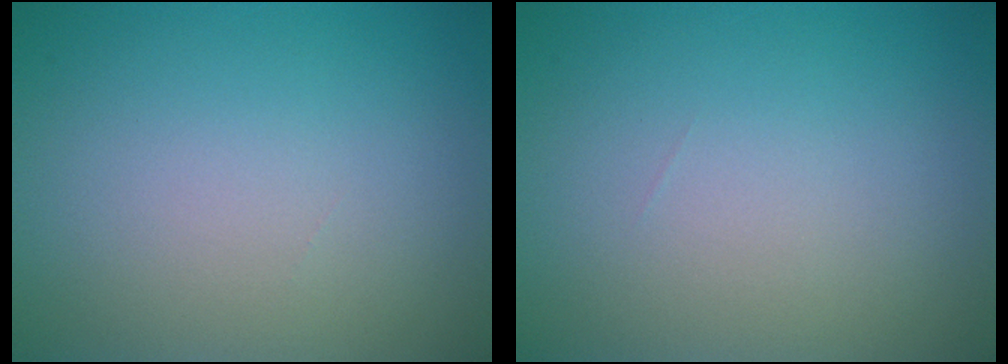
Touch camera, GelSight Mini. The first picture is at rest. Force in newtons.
{"total": 0.0}